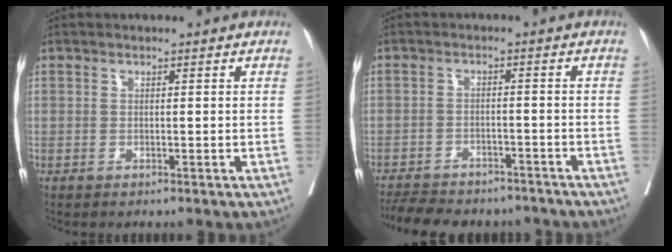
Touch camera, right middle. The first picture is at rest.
{"total": 13.0, "force": [-11.6, 4.1, 4.2], "torque": [-0.084, 0.004, -0.154]}